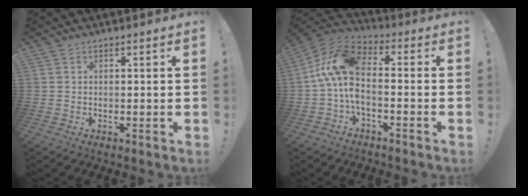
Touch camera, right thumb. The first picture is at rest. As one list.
[{"total": 13.2, "force": [-1.3, 7.2, 11.0], "torque": [-0.220, 0.019, -0.015]}]